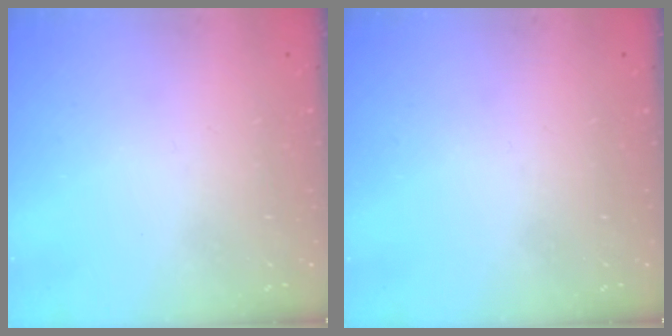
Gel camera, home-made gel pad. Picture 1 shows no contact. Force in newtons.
{"total": 0.0}